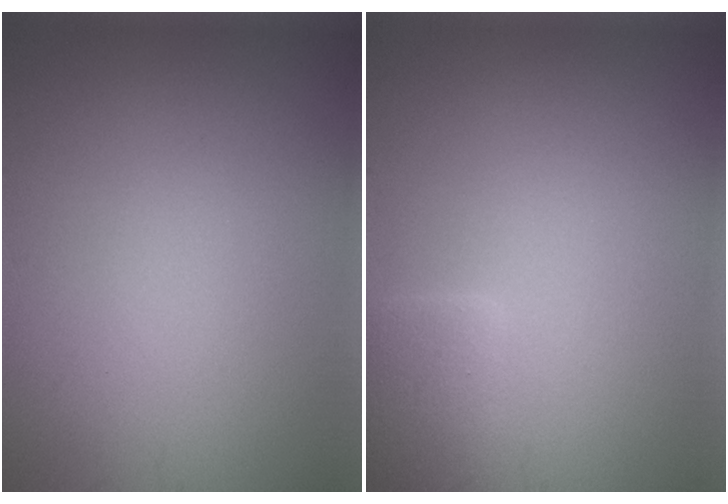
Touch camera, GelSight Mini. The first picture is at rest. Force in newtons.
{"total": 2.6, "press": 2.6, "slide": 0.1}